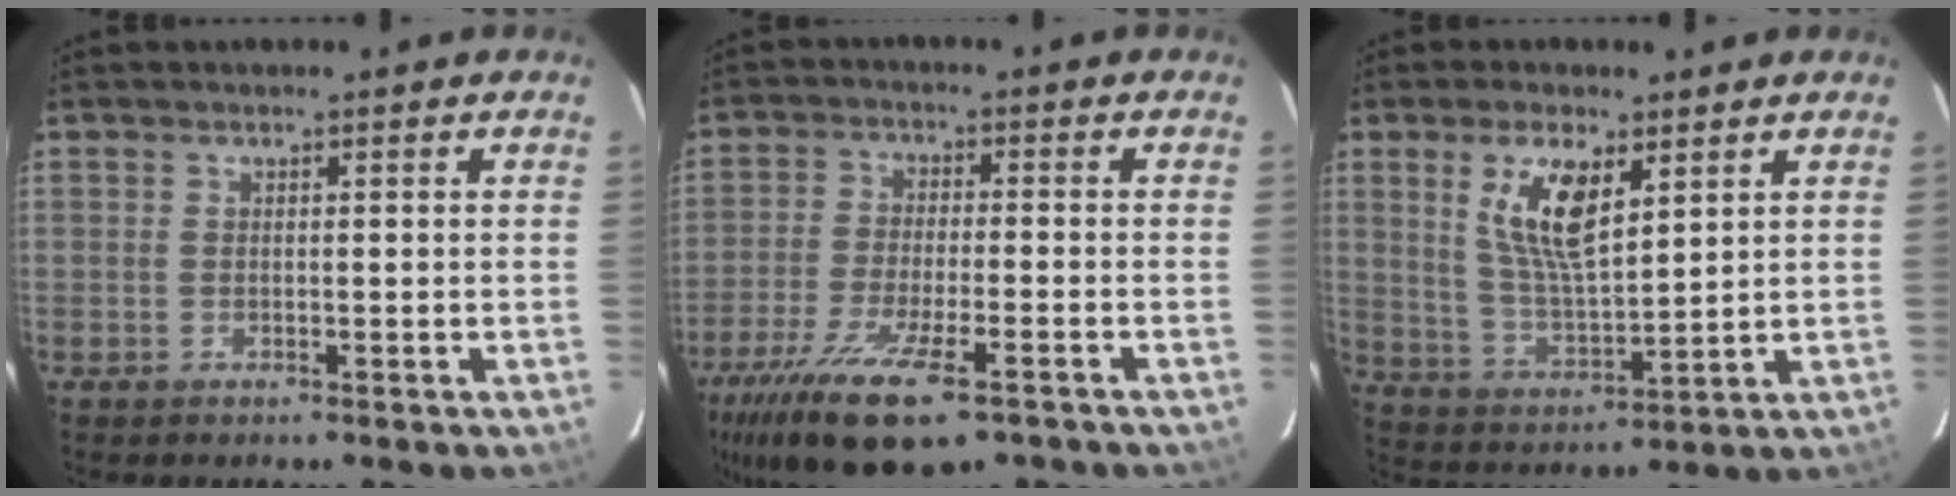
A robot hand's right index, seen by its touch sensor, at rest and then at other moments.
{"total": 16.7, "force": [-10.9, 4.9, 11.7], "torque": [-0.245, -0.055, -0.191]}
{"total": 10.6, "force": [4.7, 3.9, 8.7], "torque": [-0.165, 0.001, 0.099]}